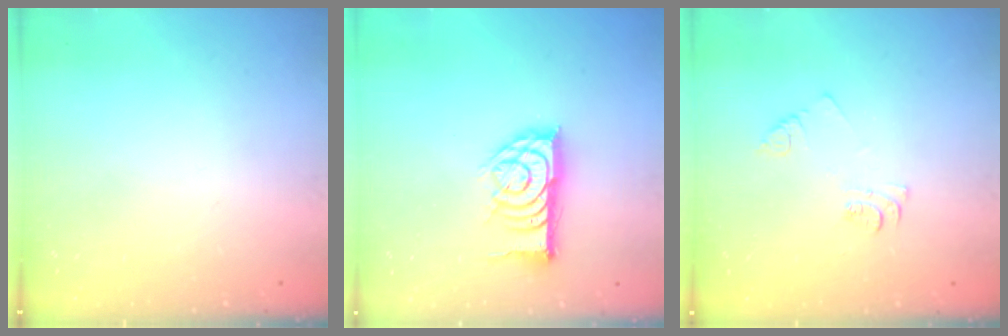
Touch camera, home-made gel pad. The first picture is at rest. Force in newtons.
{"total": 13.9, "press": 13.9, "slide": 0.6}
{"total": 5.5, "press": 5.5, "slide": 0.5}